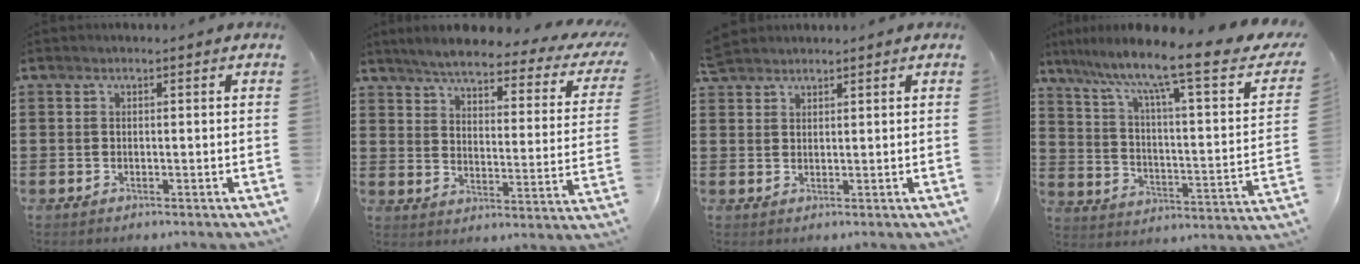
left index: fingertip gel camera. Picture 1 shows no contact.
{"total": 4.5, "force": [4.0, 0.2, 2.1], "torque": [-0.063, -0.028, 0.062]}
{"total": 2.2, "force": [2.1, 0.6, 0.2], "torque": [-0.008, 0.003, 0.043]}
{"total": 9.3, "force": [6.8, 0.4, 6.3], "torque": [-0.135, -0.057, 0.097]}